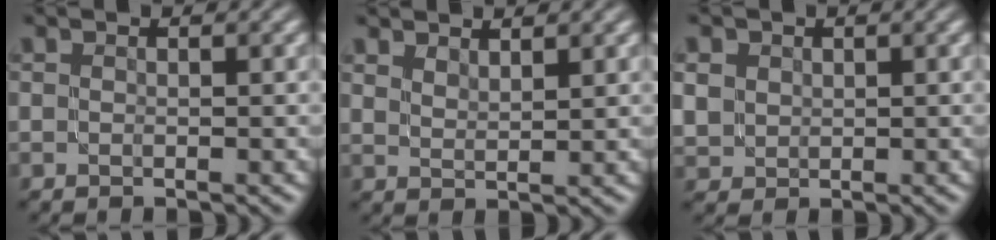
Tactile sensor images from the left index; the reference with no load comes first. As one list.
[{"total": 2.0, "force": [1.9, 0.1, 0.4], "torque": [-0.007, 0.002, 0.038]}, {"total": 3.0, "force": [1.1, 2.6, 1.1], "torque": [-0.046, 0.011, 0.028]}]